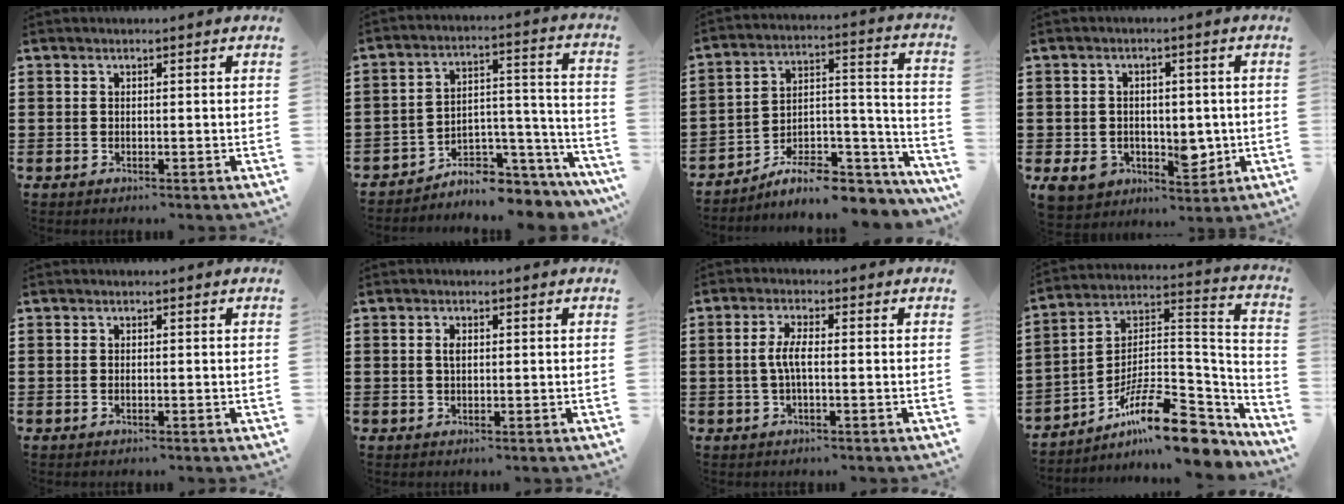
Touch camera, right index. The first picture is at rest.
{"total": 5.4, "force": [-4.9, 2.0, 1.3], "torque": [-0.027, 0.000, -0.094]}
{"total": 7.6, "force": [-6.1, 3.3, 3.1], "torque": [-0.049, 0.011, -0.110]}
{"total": 6.5, "force": [-0.9, 5.7, 3.0], "torque": [-0.054, 0.002, -0.009]}
{"total": 0.0}
{"total": 1.5, "force": [0.3, 0.7, 1.3], "torque": [-0.028, 0.005, 0.004]}
{"total": 3.6, "force": [-0.5, 0.8, 3.4], "torque": [-0.084, -0.006, -0.018]}
{"total": 14.5, "force": [-9.9, 4.1, 9.8], "torque": [-0.155, 0.021, -0.177]}